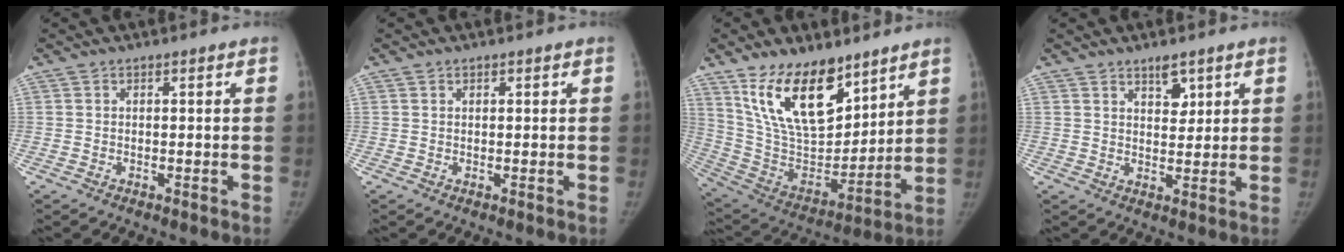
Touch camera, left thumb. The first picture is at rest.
{"total": 0.6, "force": [0.4, 0.4, 0.1], "torque": [0.004, -0.002, 0.004]}
{"total": 20.6, "force": [12.8, 10.1, 12.6], "torque": [-0.173, -0.074, 0.248]}
{"total": 4.1, "force": [2.7, 2.0, 2.3], "torque": [-0.017, -0.019, 0.044]}